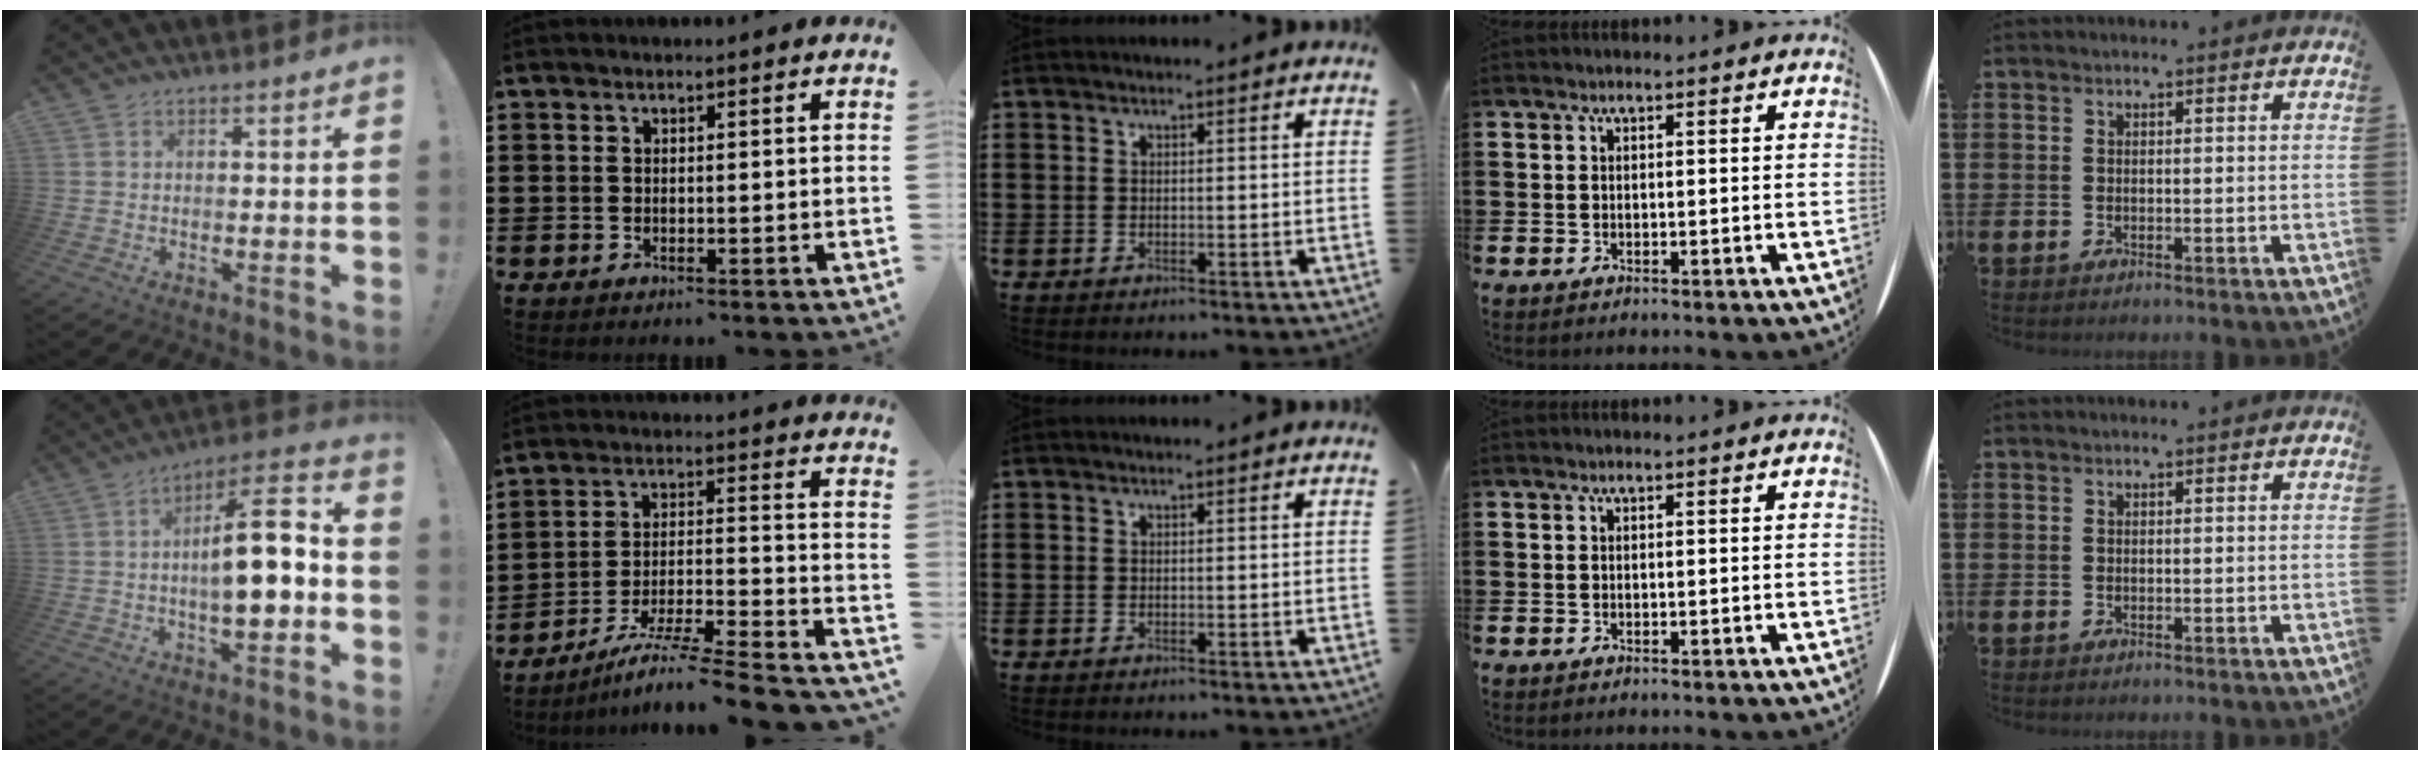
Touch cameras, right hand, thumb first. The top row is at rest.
{"thumb": {"total": 15.0, "force": [-1.0, 4.5, 14.3], "torque": [-0.217, 0.000, -0.025]}, "index": {"total": 8.8, "force": [-7.5, -0.1, 4.7], "torque": [-0.078, -0.004, -0.151]}}